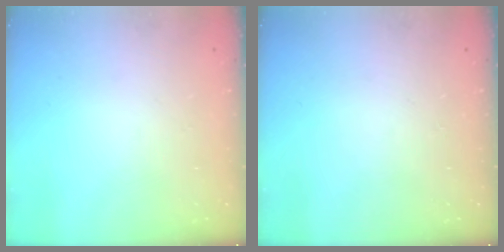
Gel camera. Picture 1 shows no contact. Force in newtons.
{"total": 0.0}